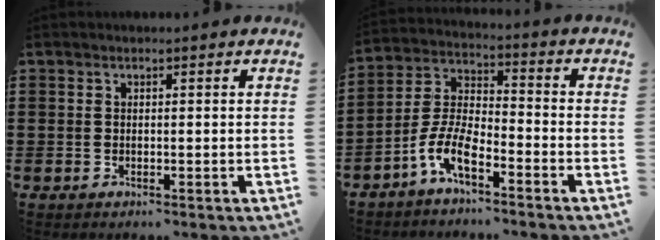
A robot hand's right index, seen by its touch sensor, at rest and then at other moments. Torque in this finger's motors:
{"motor_torque": [0.54, 0.09, 0.45, 0.16]}